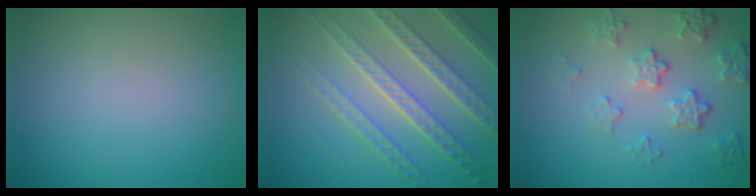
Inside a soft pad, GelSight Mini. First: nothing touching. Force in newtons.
{"total": 7.2, "press": 5.5, "slide": 4.7}
{"total": 4.1, "press": 3.2, "slide": 2.6}